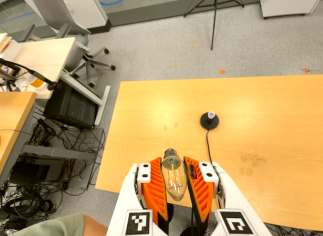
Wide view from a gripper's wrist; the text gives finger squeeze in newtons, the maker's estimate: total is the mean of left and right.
{"total": 20.0, "left": 21.8, "right": 18.1}